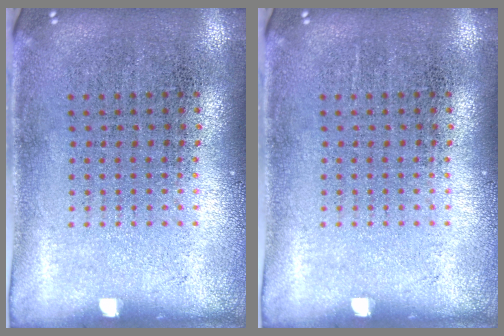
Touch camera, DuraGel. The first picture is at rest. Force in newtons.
{"total": 0.0}